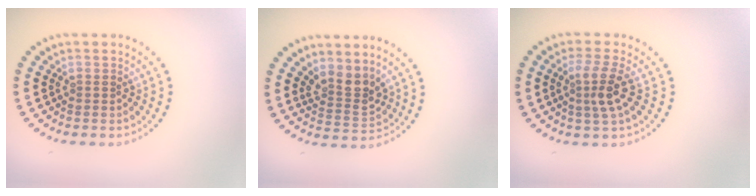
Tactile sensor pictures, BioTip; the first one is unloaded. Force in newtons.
{"total": 2.8, "press": 2.1, "slide": 1.8}
{"total": 2.9, "press": 2.4, "slide": 1.6}